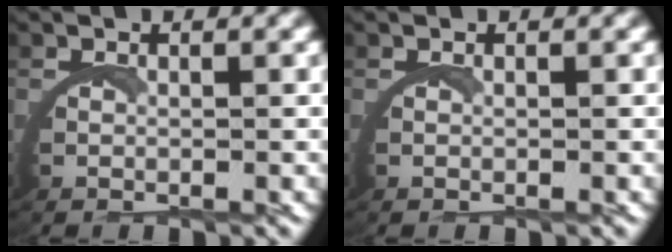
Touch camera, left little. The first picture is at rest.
{"total": 0.0}